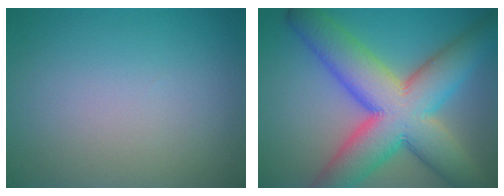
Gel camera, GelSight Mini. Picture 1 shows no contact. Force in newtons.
{"total": 13.2, "press": 13.2, "slide": 0.4}